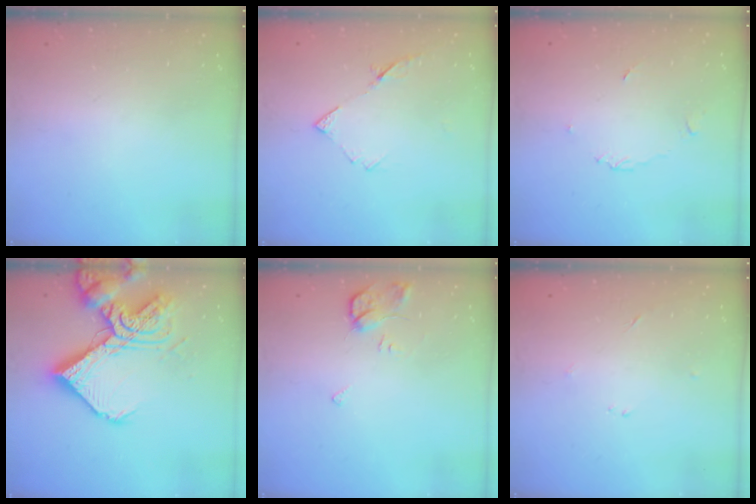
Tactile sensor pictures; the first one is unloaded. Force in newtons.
{"total": 6.5, "press": 6.4, "slide": 0.9}
{"total": 3.9, "press": 3.8, "slide": 0.5}
{"total": 20.9, "press": 20.8, "slide": 2.3}
{"total": 5.5, "press": 5.5, "slide": 0.6}
{"total": 2.3, "press": 2.2, "slide": 0.3}